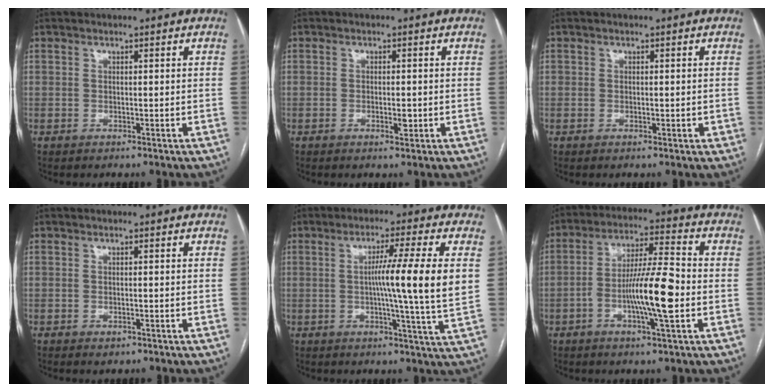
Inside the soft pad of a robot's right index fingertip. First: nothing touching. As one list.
[{"total": 1.7, "force": [-0.5, 0.6, 1.5], "torque": [-0.025, -0.001, -0.006]}, {"total": 1.3, "force": [-0.2, 0.9, 0.8], "torque": [-0.008, 0.004, 0.000]}, {"total": 1.2, "force": [-0.7, 0.6, 0.8], "torque": [-0.012, -0.001, -0.004]}, {"total": 11.7, "force": [1.2, -1.9, 11.5], "torque": [-0.180, -0.007, 0.014]}, {"total": 11.4, "force": [-2.7, 0.9, 11.0], "torque": [-0.198, 0.005, -0.052]}]